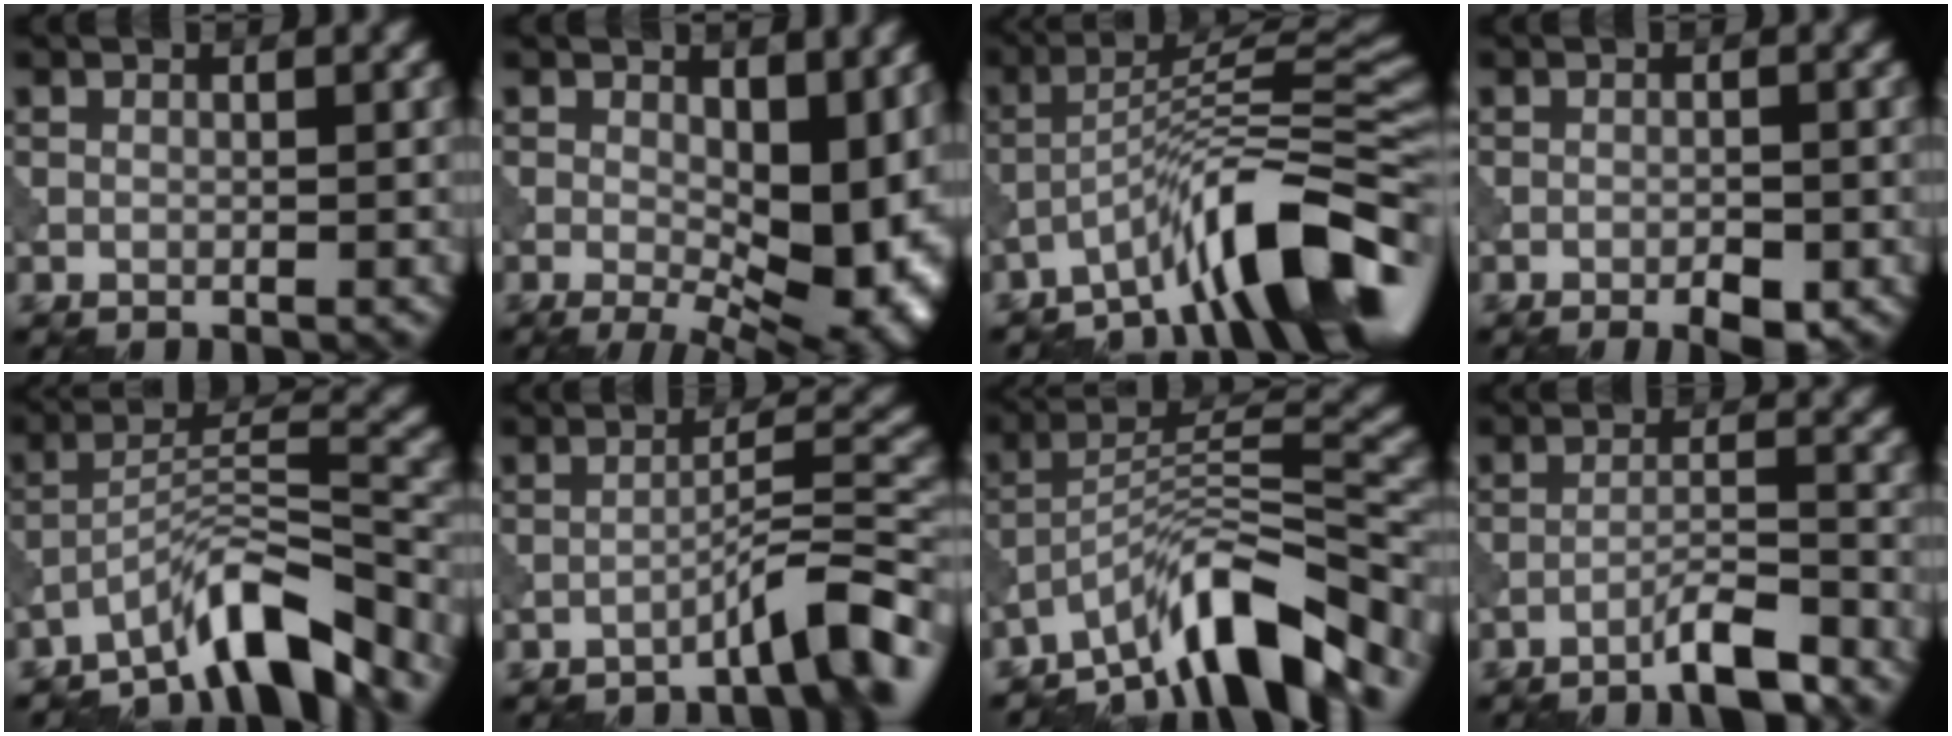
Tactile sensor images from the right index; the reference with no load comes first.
{"total": 11.1, "force": [-0.1, 5.8, 9.5], "torque": [-0.125, -0.010, 0.006]}
{"total": 10.0, "force": [-6.5, 1.7, 7.3], "torque": [-0.103, 0.020, -0.116]}
{"total": 2.2, "force": [-1.3, 0.7, 1.7], "torque": [-0.027, 0.000, -0.021]}
{"total": 7.9, "force": [-6.2, 1.6, 4.6], "torque": [-0.073, 0.013, -0.113]}
{"total": 5.3, "force": [-3.9, 0.6, 3.5], "torque": [-0.045, 0.022, -0.065]}
{"total": 10.0, "force": [-7.4, 2.3, 6.4], "torque": [-0.092, 0.014, -0.140]}
{"total": 3.9, "force": [-3.1, 0.3, 2.5], "torque": [-0.039, 0.011, -0.061]}